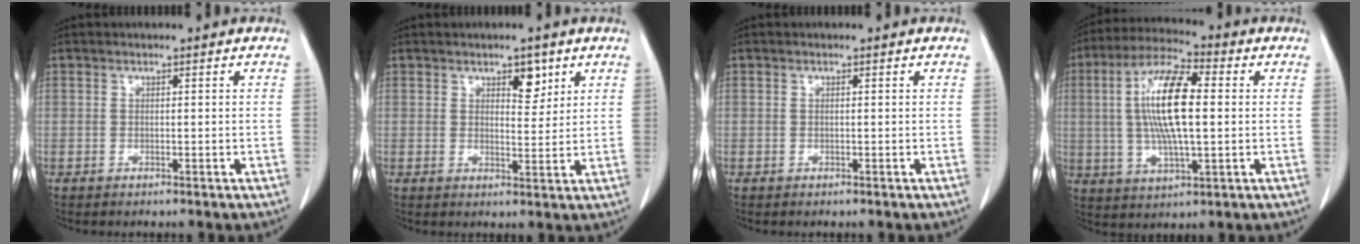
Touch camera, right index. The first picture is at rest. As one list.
[{"total": 3.7, "force": [2.1, 1.7, 2.5], "torque": [-0.030, -0.004, 0.033]}, {"total": 0.0}, {"total": 13.5, "force": [1.2, 3.2, 13.0], "torque": [-0.258, 0.015, 0.019]}]